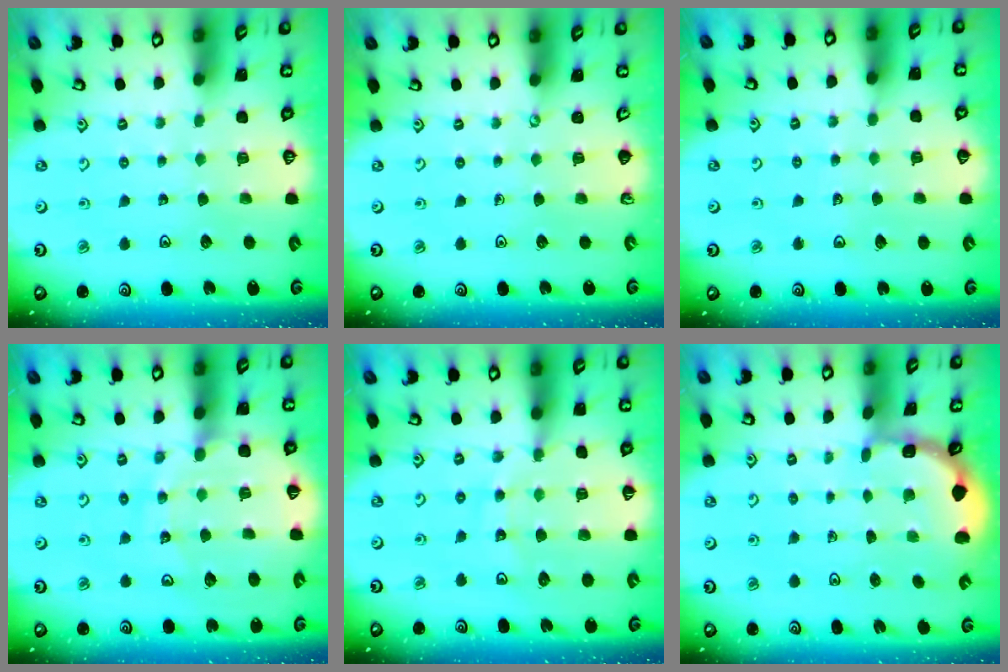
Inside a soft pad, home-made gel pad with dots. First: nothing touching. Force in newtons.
{"total": 0.0}
{"total": 1.6, "press": 1.6, "slide": 0.2}
{"total": 13.2, "press": 13.1, "slide": 1.5}
{"total": 10.3, "press": 10.1, "slide": 2.3}
{"total": 2.0, "press": 2.0, "slide": 0.2}